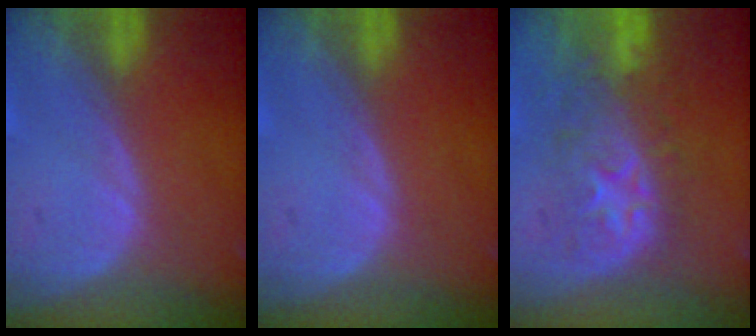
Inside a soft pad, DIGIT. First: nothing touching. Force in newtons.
{"total": 0.0}
{"total": 8.7, "press": 8.6, "slide": 1.7}